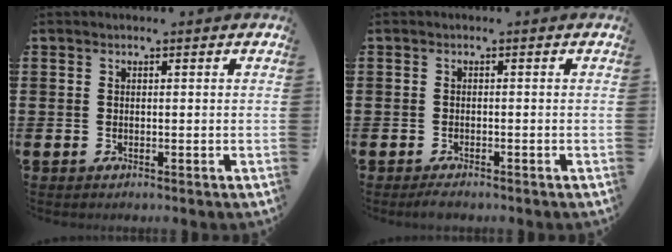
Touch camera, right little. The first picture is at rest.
{"total": 0.9, "force": [-0.8, 0.2, 0.4], "torque": [-0.010, 0.000, -0.016]}